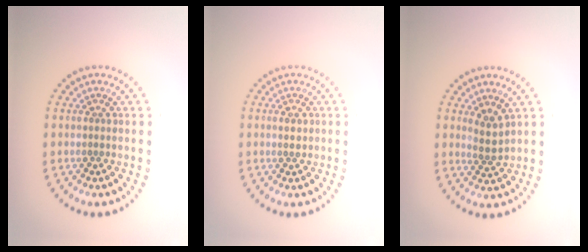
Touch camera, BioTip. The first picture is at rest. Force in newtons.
{"total": 1.0, "press": 1.0, "slide": 0.3}
{"total": 1.9, "press": 1.6, "slide": 1.2}